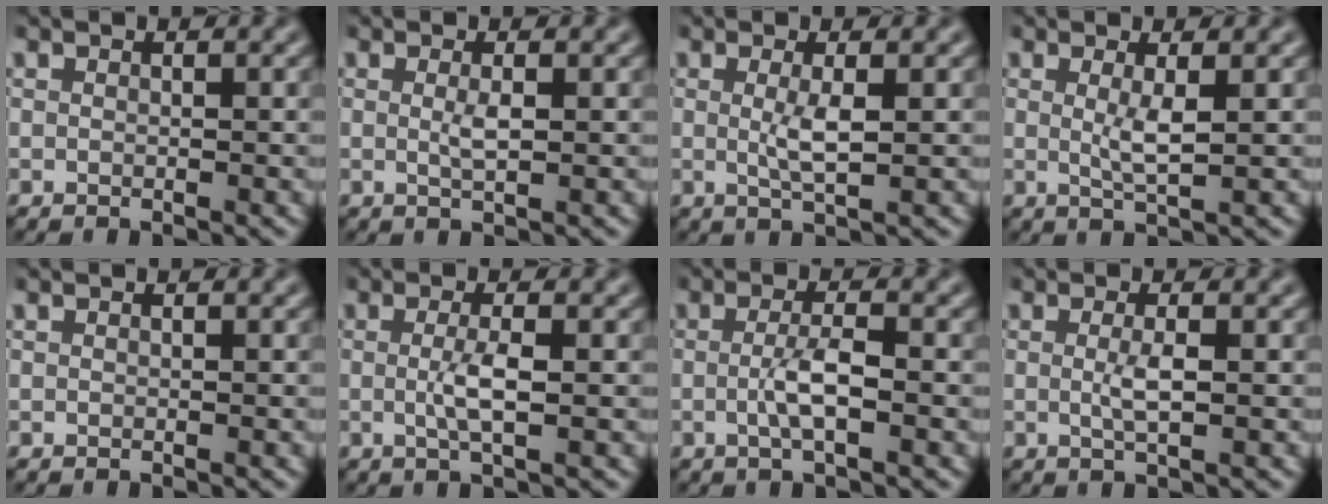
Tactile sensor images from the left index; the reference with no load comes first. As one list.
[{"total": 1.3, "force": [-0.5, 0.0, 1.2], "torque": [-0.020, 0.002, -0.003]}, {"total": 2.1, "force": [-0.4, 0.1, 2.0], "torque": [-0.040, -0.001, 0.000]}, {"total": 1.9, "force": [-0.2, 0.1, 1.9], "torque": [-0.037, -0.004, 0.005]}, {"total": 0.0}, {"total": 2.3, "force": [-0.7, 0.2, 2.2], "torque": [-0.044, 0.001, -0.008]}, {"total": 2.7, "force": [-1.0, 0.3, 2.4], "torque": [-0.044, 0.004, -0.016]}, {"total": 1.8, "force": [-0.6, 0.1, 1.7], "torque": [-0.032, 0.002, -0.005]}]